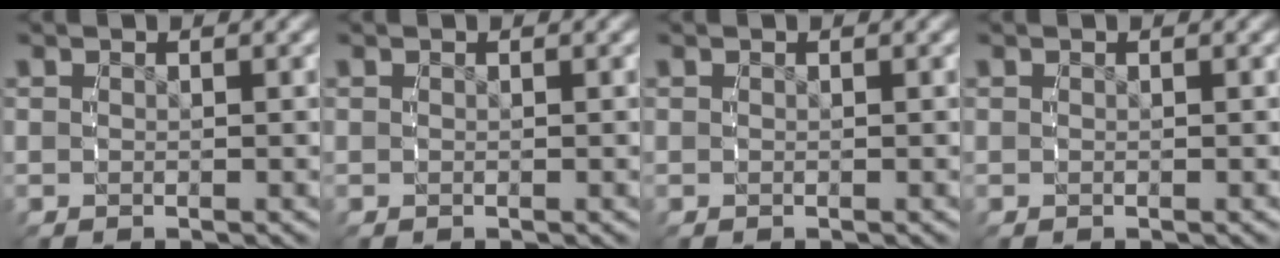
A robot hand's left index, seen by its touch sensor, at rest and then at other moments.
{"total": 0.0}
{"total": 0.0}
{"total": 0.0}